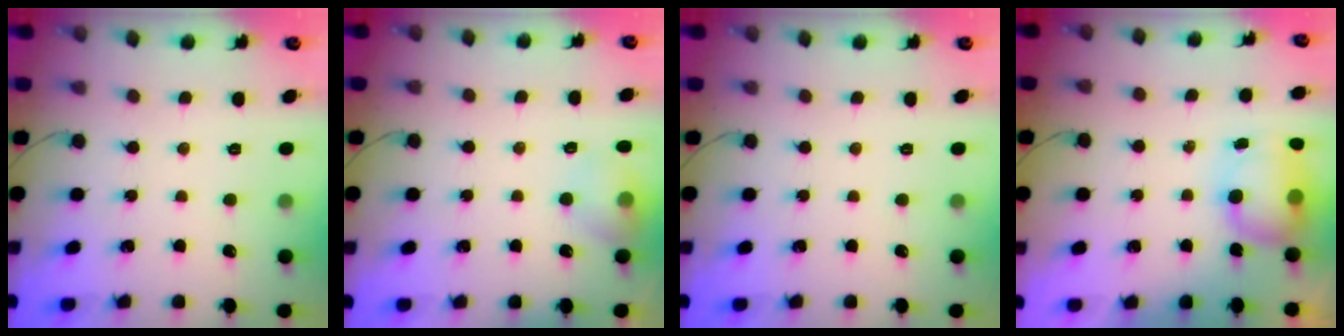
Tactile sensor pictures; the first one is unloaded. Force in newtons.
{"total": 9.0, "press": 8.9, "slide": 1.7}
{"total": 0.0}
{"total": 7.2, "press": 7.1, "slide": 1.1}